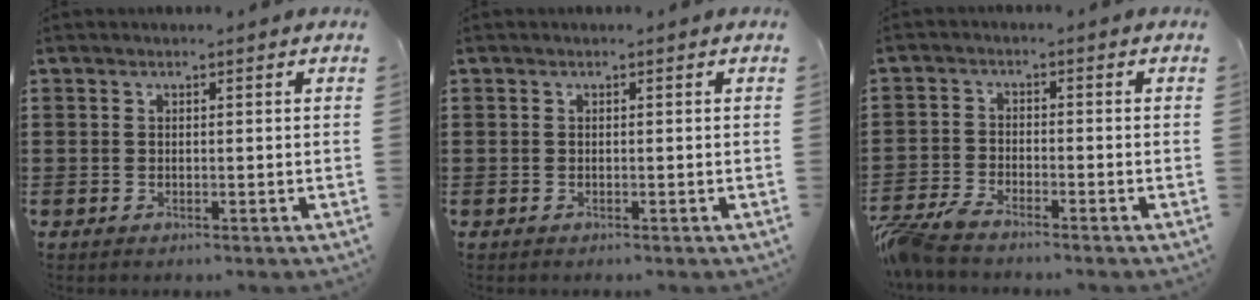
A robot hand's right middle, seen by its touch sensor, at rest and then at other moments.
{"total": 0.0}
{"total": 3.9, "force": [-3.6, 0.4, 1.5], "torque": [-0.063, -0.015, -0.080]}